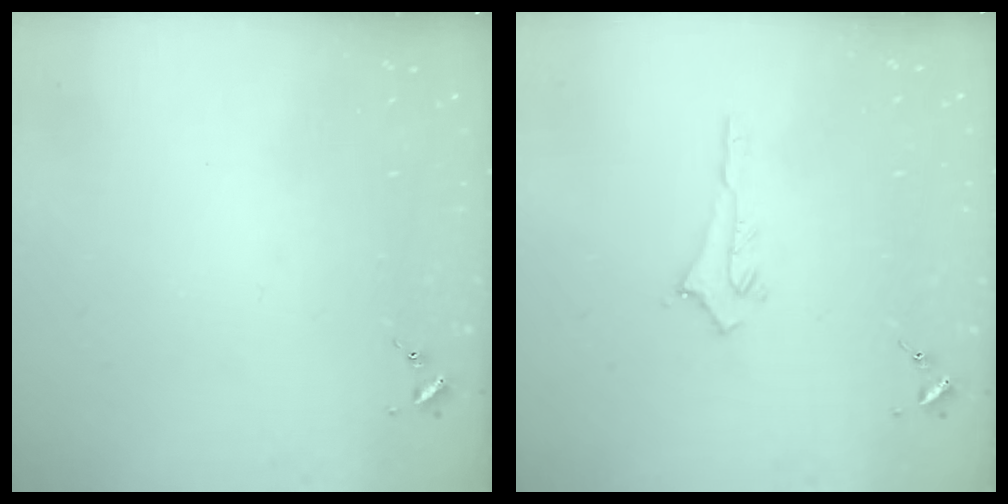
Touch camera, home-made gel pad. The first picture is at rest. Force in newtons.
{"total": 2.9, "press": 2.9, "slide": 0.2}